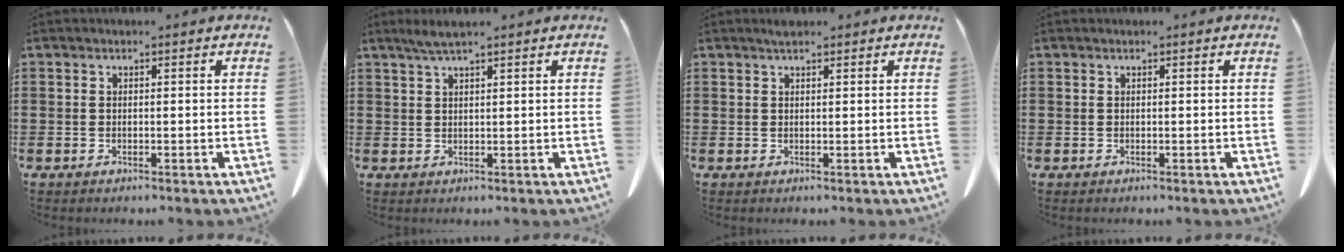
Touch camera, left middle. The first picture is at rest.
{"total": 2.4, "force": [1.8, 0.2, 1.6], "torque": [-0.034, 0.002, 0.032]}
{"total": 1.1, "force": [1.0, 0.2, 0.5], "torque": [-0.012, 0.000, 0.018]}
{"total": 0.0}